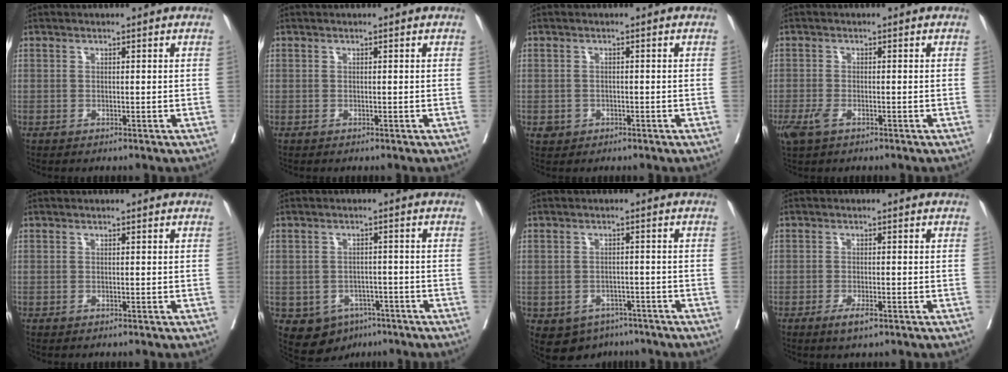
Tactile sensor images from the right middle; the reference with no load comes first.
{"total": 0.0}
{"total": 1.6, "force": [-0.6, 1.5, 0.3], "torque": [-0.001, 0.005, -0.006]}
{"total": 3.1, "force": [-1.6, 1.3, 2.2], "torque": [-0.054, -0.006, -0.028]}
{"total": 0.0}
{"total": 6.7, "force": [-3.8, 5.1, 2.3], "torque": [-0.031, 0.009, -0.044]}
{"total": 6.9, "force": [-4.4, 5.1, 1.8], "torque": [-0.027, 0.008, -0.055]}
{"total": 2.5, "force": [-1.5, 0.6, 2.0], "torque": [-0.033, -0.002, -0.024]}